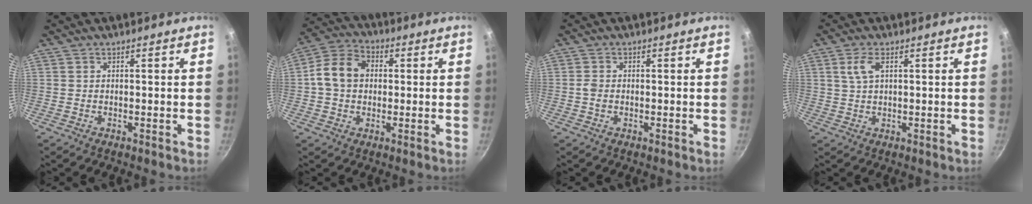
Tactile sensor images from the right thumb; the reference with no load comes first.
{"total": 10.0, "force": [0.8, 7.8, 6.2], "torque": [-0.090, 0.021, -0.005]}
{"total": 1.6, "force": [-0.3, 1.2, 1.0], "torque": [-0.022, 0.005, -0.008]}
{"total": 3.7, "force": [1.3, 1.6, 3.0], "torque": [-0.060, 0.002, 0.028]}